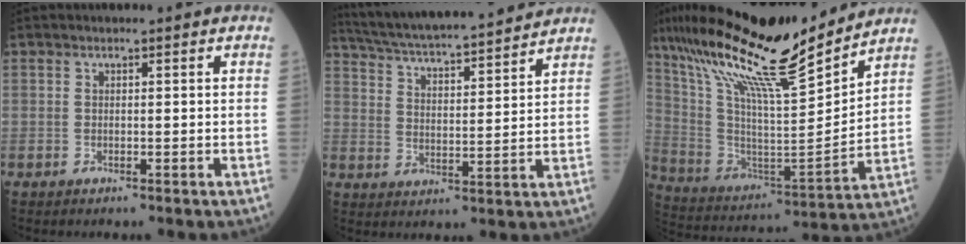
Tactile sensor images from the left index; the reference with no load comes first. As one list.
[{"total": 19.4, "force": [17.7, 1.3, 7.9], "torque": [-0.139, 0.019, 0.271]}, {"total": 24.1, "force": [19.2, 2.1, 14.5], "torque": [-0.267, 0.002, 0.334]}]